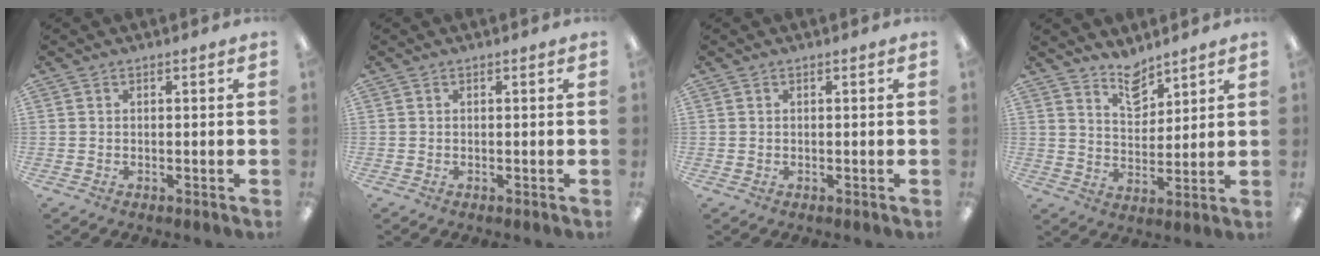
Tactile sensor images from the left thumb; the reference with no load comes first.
{"total": 0.0}
{"total": 0.0}
{"total": 7.4, "force": [6.3, 3.2, 2.2], "torque": [-0.023, -0.043, 0.112]}